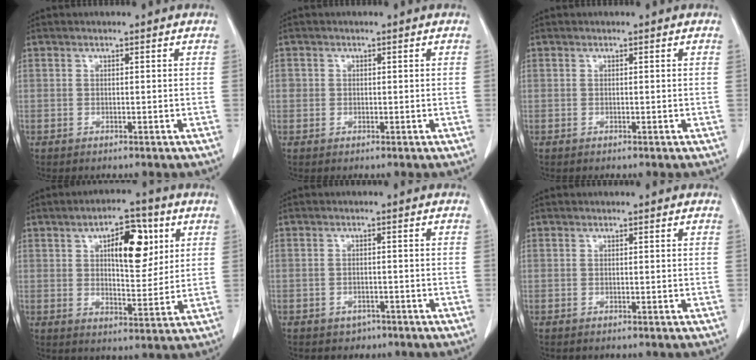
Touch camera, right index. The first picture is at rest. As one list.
[{"total": 1.4, "force": [0.1, 1.4, 0.2], "torque": [0.005, 0.007, 0.003]}, {"total": 0.0}, {"total": 10.0, "force": [3.7, 3.8, 8.4], "torque": [-0.128, 0.010, 0.060]}, {"total": 2.3, "force": [-1.5, 1.7, 0.4], "torque": [-0.005, 0.006, -0.014]}, {"total": 0.0}]